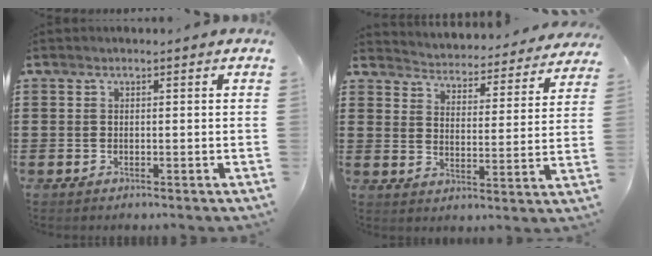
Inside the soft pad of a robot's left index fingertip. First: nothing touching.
{"total": 3.6, "force": [3.6, -0.1, -0.4], "torque": [-0.018, -0.039, 0.055]}